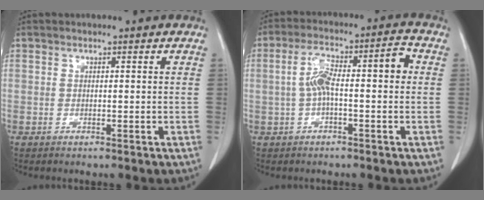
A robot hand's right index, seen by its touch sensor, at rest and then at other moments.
{"total": 8.5, "force": [0.1, 2.0, 8.2], "torque": [-0.147, 0.041, 0.003]}